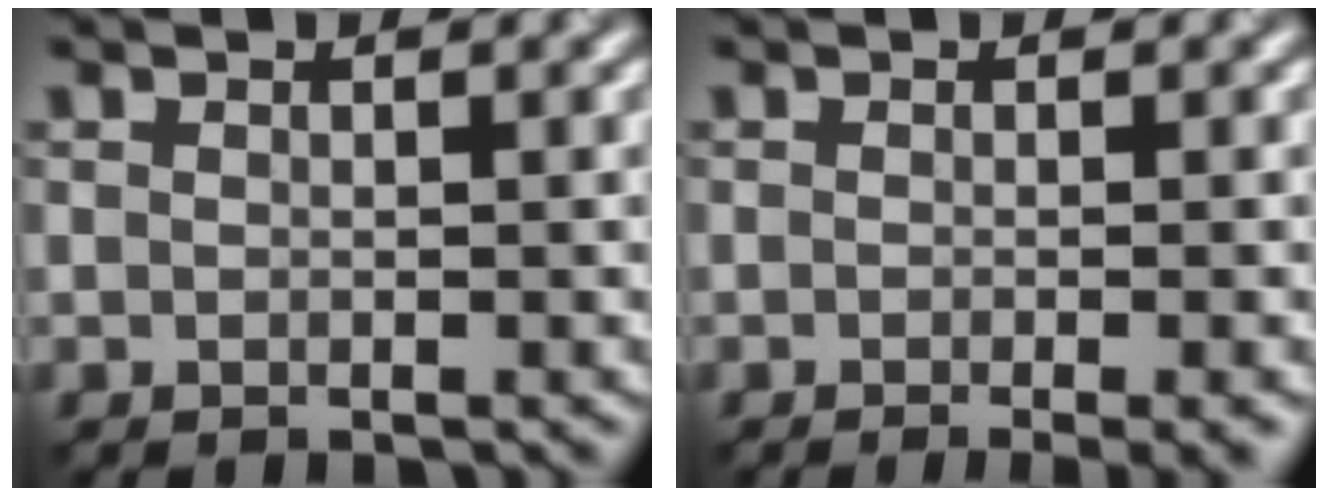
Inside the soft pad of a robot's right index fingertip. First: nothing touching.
{"total": 2.9, "force": [-1.1, 0.9, 2.6], "torque": [-0.020, -0.008, -0.013]}